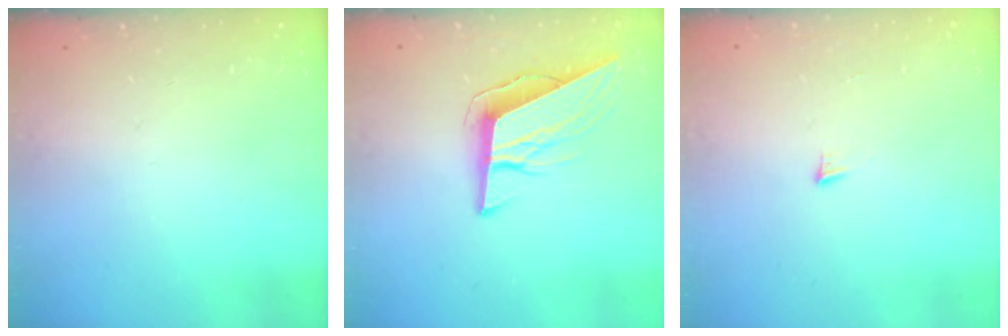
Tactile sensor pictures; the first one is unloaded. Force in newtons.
{"total": 10.7, "press": 10.2, "slide": 3.3}
{"total": 5.2, "press": 5.2, "slide": 0.3}